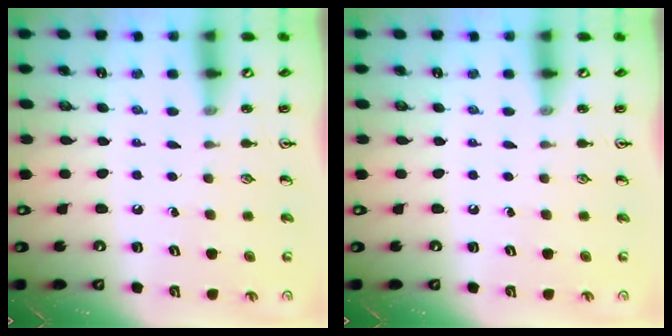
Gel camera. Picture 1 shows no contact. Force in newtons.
{"total": 0.0}